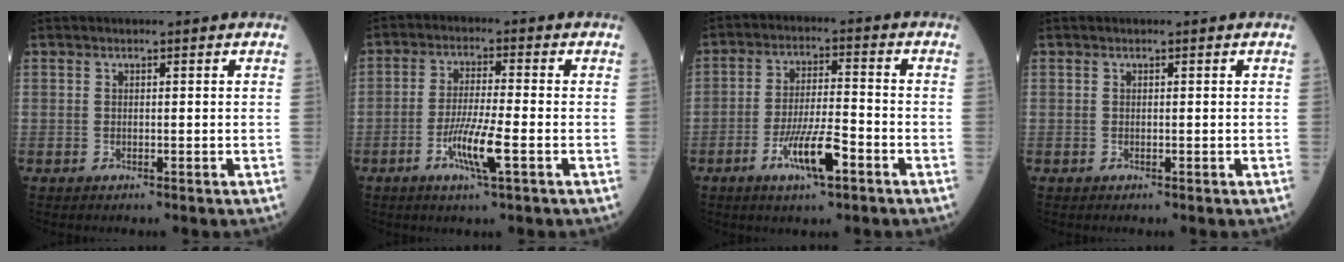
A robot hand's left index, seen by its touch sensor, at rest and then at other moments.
{"total": 6.6, "force": [-2.7, 0.1, 6.0], "torque": [-0.120, -0.014, -0.055]}
{"total": 8.2, "force": [-4.2, 1.3, 6.9], "torque": [-0.132, -0.008, -0.076]}
{"total": 0.0}